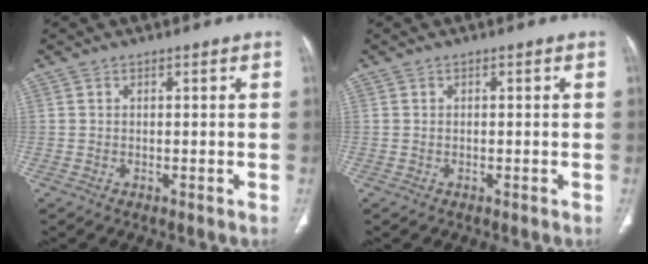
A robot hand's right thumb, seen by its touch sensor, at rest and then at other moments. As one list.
[{"total": 0.0}]